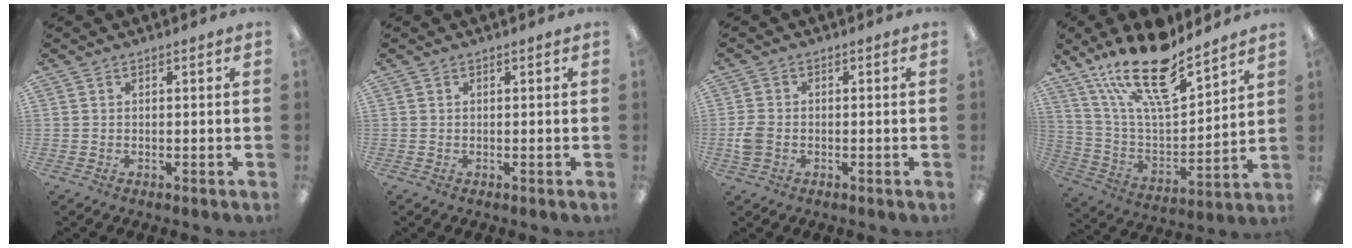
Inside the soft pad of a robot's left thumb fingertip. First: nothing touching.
{"total": 0.0}
{"total": 3.9, "force": [-0.9, 2.9, 2.4], "torque": [-0.046, 0.006, -0.017]}
{"total": 20.9, "force": [15.2, 6.6, 12.7], "torque": [-0.236, -0.092, 0.265]}